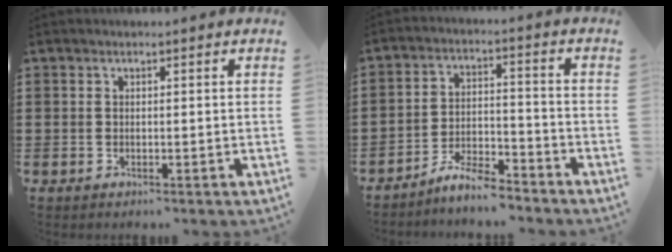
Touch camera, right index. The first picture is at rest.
{"total": 5.5, "force": [-5.2, 0.6, 1.8], "torque": [-0.037, 0.008, -0.101]}